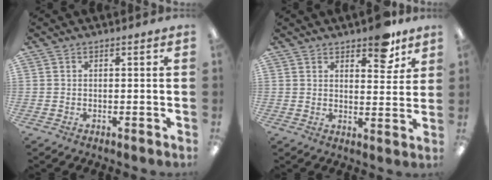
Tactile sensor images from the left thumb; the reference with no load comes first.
{"total": 7.4, "force": [5.6, 3.1, 3.7], "torque": [-0.031, -0.035, 0.093]}